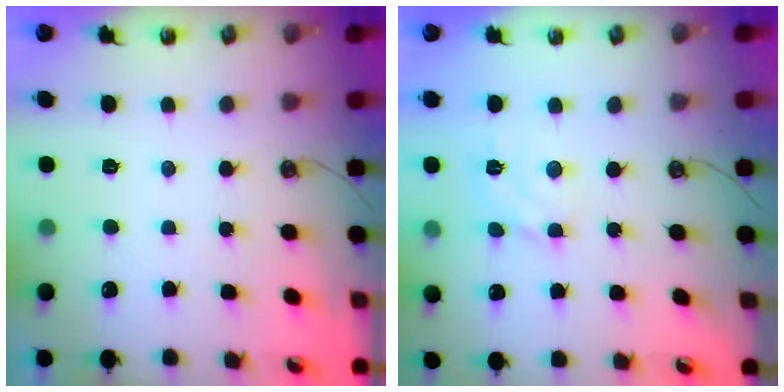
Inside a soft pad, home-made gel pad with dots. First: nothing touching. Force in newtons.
{"total": 4.2, "press": 4.2, "slide": 0.3}